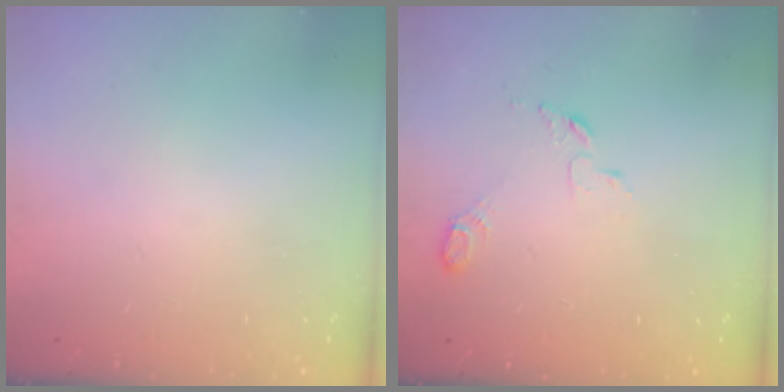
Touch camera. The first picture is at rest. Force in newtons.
{"total": 4.6, "press": 4.6, "slide": 0.5}